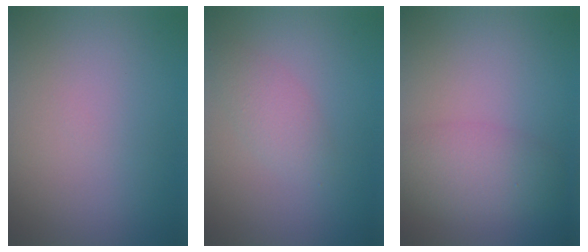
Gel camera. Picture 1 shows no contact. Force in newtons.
{"total": 1.9, "press": 1.9, "slide": 0.2}
{"total": 4.0, "press": 4.0, "slide": 0.2}